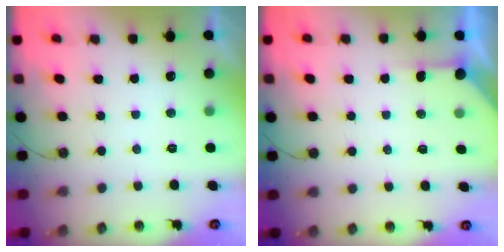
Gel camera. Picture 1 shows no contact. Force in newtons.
{"total": 2.3, "press": 2.2, "slide": 0.3}